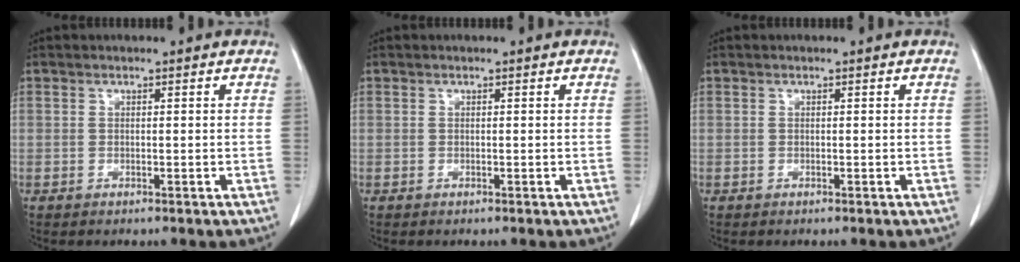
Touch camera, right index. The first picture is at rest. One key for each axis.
{"total": 0.0}
{"total": 0.0}